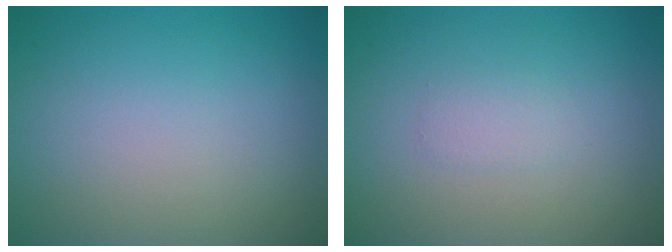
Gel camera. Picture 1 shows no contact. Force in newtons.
{"total": 1.0, "press": 1.0, "slide": 0.0}